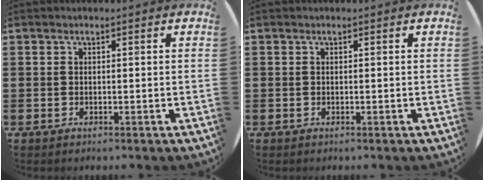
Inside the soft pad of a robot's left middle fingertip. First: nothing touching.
{"total": 0.0}